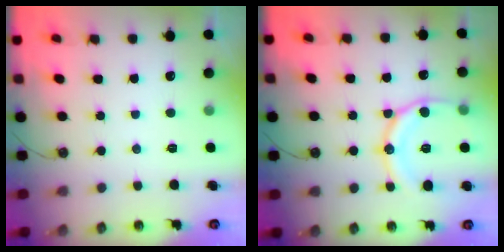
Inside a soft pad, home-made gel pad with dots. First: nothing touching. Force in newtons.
{"total": 15.1, "press": 15.0, "slide": 1.8}